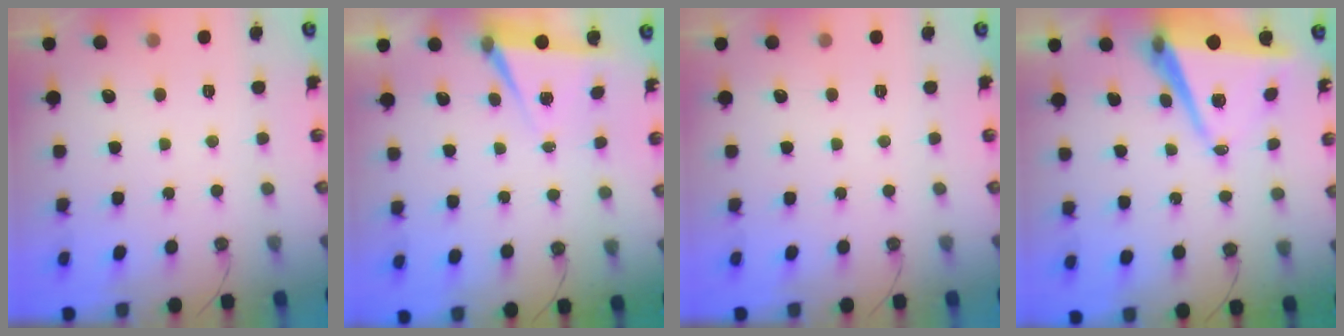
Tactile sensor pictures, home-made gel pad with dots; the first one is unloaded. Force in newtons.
{"total": 5.2, "press": 2.7, "slide": 4.5}
{"total": 0.0}
{"total": 9.1, "press": 8.2, "slide": 4.0}